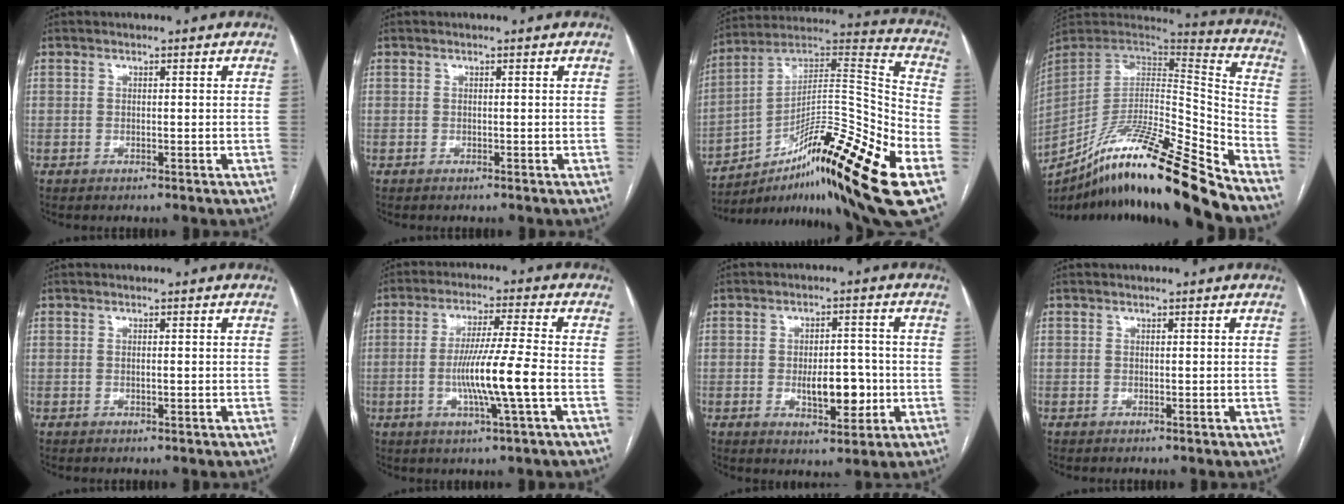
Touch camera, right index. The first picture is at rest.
{"total": 0.0}
{"total": 27.4, "force": [-13.3, 2.2, 23.9], "torque": [-0.326, 0.015, -0.208]}
{"total": 24.2, "force": [-18.9, 0.3, 15.1], "torque": [-0.239, -0.018, -0.332]}
{"total": 0.6, "force": [-0.1, 0.1, 0.6], "torque": [-0.012, 0.000, -0.001]}
{"total": 9.9, "force": [-2.3, -0.9, 9.6], "torque": [-0.182, -0.008, -0.043]}
{"total": 7.3, "force": [-1.5, 3.1, 6.4], "torque": [-0.098, 0.001, -0.015]}
{"total": 0.0}